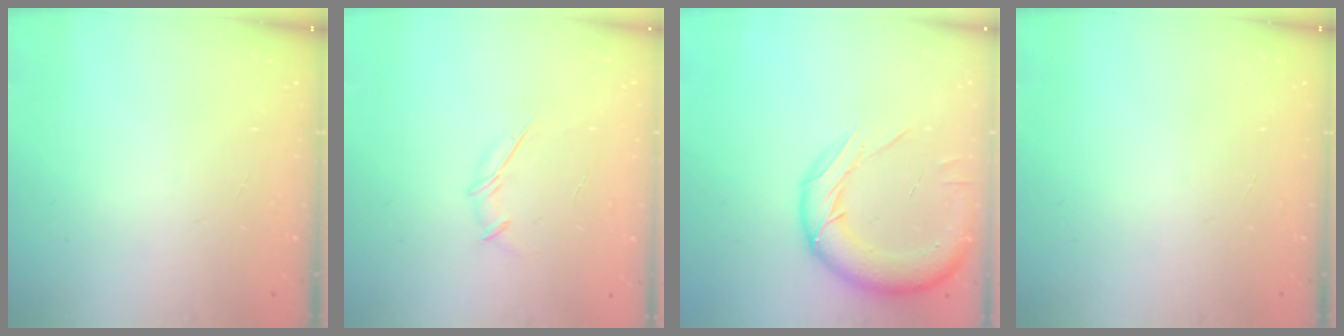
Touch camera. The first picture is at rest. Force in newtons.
{"total": 3.8, "press": 3.7, "slide": 0.7}
{"total": 16.0, "press": 15.9, "slide": 1.9}
{"total": 0.0}